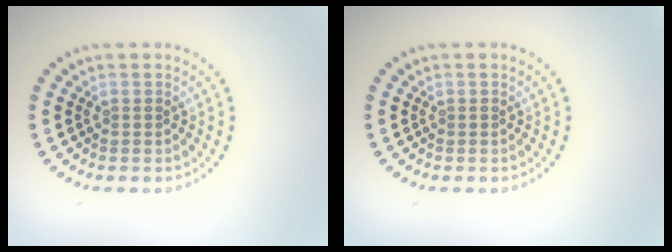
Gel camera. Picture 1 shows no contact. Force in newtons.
{"total": 0.0}